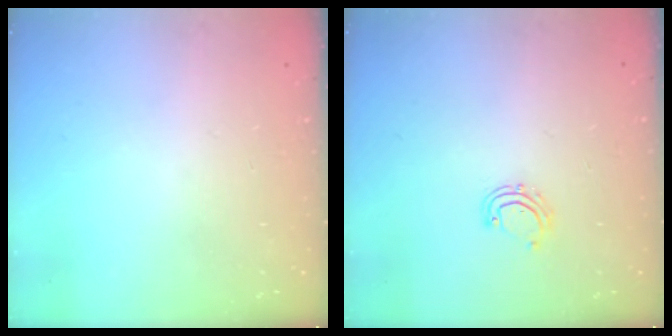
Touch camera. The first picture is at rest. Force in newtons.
{"total": 5.6, "press": 5.4, "slide": 1.5}